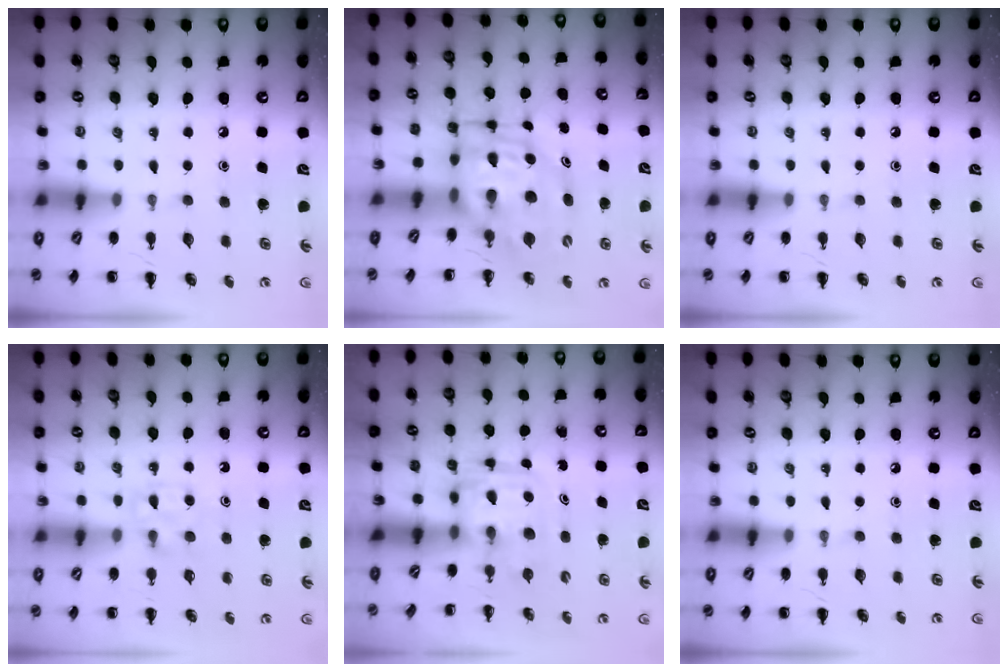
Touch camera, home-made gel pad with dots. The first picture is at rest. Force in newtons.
{"total": 8.0, "press": 7.7, "slide": 2.2}
{"total": 0.0}
{"total": 6.3, "press": 6.1, "slide": 1.6}
{"total": 3.0, "press": 3.0, "slide": 0.3}
{"total": 0.0}